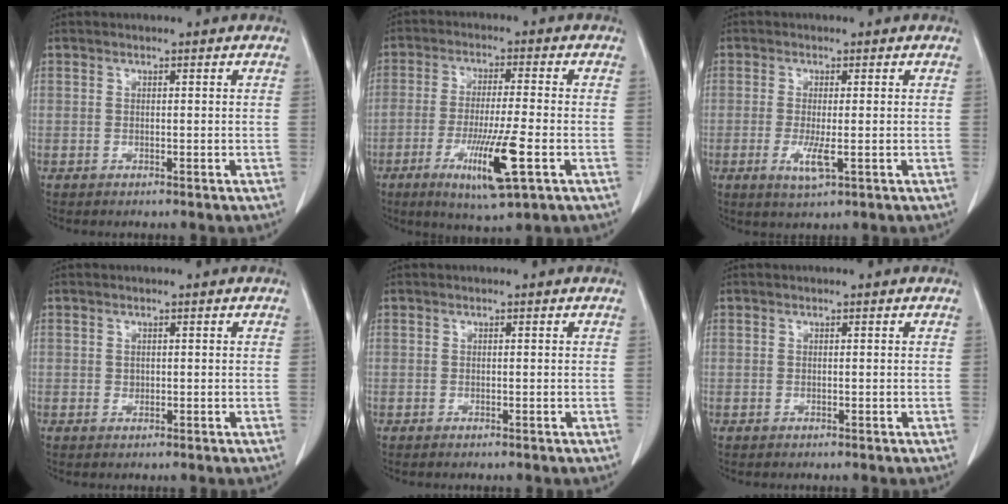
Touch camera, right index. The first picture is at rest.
{"total": 10.9, "force": [-4.2, 0.7, 10.1], "torque": [-0.181, -0.025, -0.070]}
{"total": 3.9, "force": [-1.1, 0.6, 3.7], "torque": [-0.074, -0.010, -0.017]}
{"total": 0.7, "force": [0.0, 0.6, 0.3], "torque": [-0.005, 0.001, 0.001]}
{"total": 0.0}
{"total": 0.0}